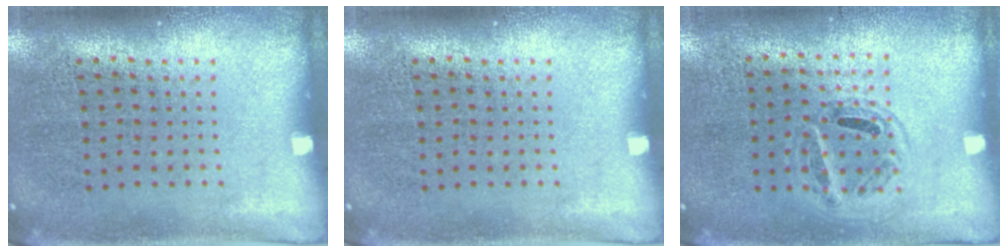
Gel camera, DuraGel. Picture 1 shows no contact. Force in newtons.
{"total": 0.0}
{"total": 1.1, "press": 1.0, "slide": 0.4}